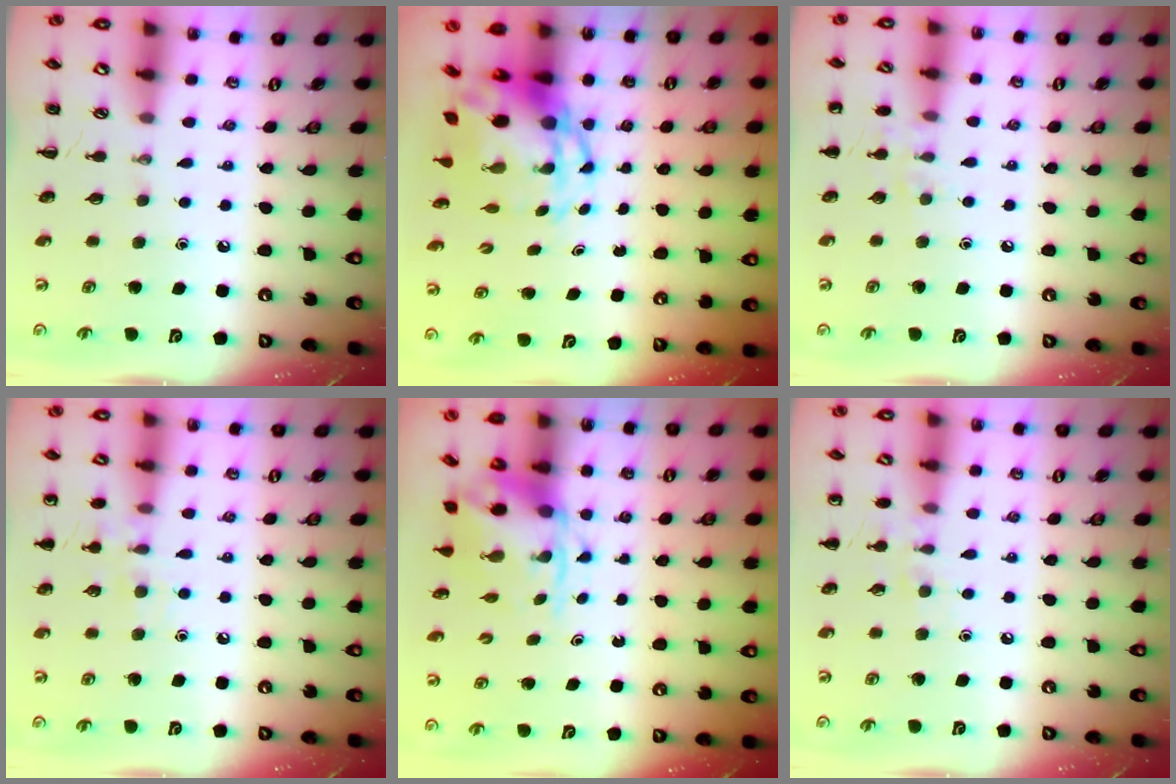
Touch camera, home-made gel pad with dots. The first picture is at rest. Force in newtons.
{"total": 6.8, "press": 6.5, "slide": 2.0}
{"total": 6.9, "press": 6.6, "slide": 2.0}
{"total": 8.4, "press": 8.2, "slide": 1.9}
{"total": 4.0, "press": 3.9, "slide": 0.9}
{"total": 6.8, "press": 6.5, "slide": 2.0}